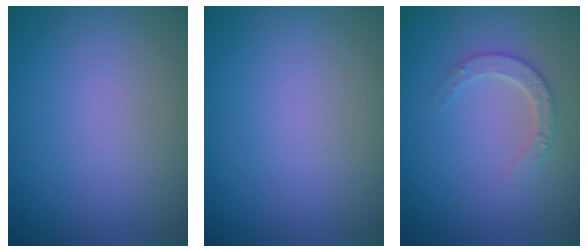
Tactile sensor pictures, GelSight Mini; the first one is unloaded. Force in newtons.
{"total": 0.0}
{"total": 2.1, "press": 2.1, "slide": 0.3}